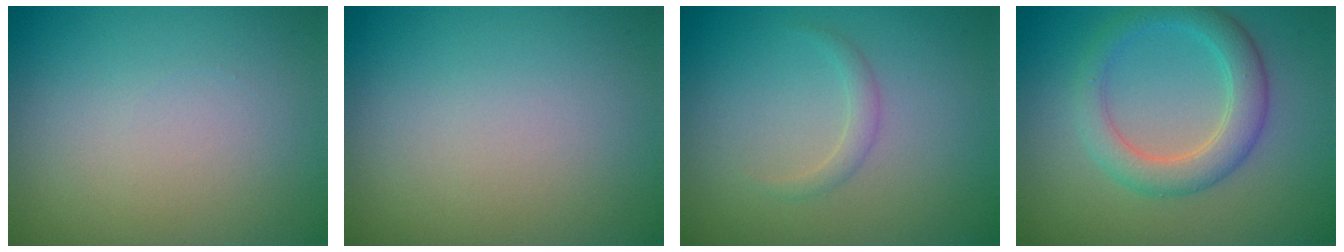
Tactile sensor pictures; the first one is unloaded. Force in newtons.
{"total": 0.0}
{"total": 1.1, "press": 1.1, "slide": 0.1}
{"total": 4.0, "press": 4.0, "slide": 0.1}